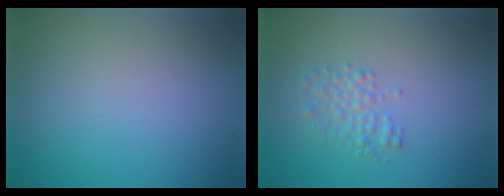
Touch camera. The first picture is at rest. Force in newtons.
{"total": 2.0, "press": 2.0, "slide": 0.0}